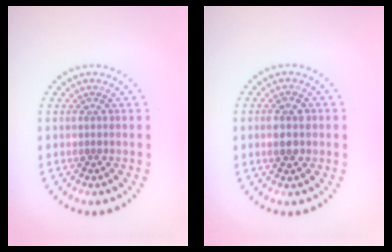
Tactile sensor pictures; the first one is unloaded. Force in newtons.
{"total": 2.8, "press": 2.8, "slide": 0.1}